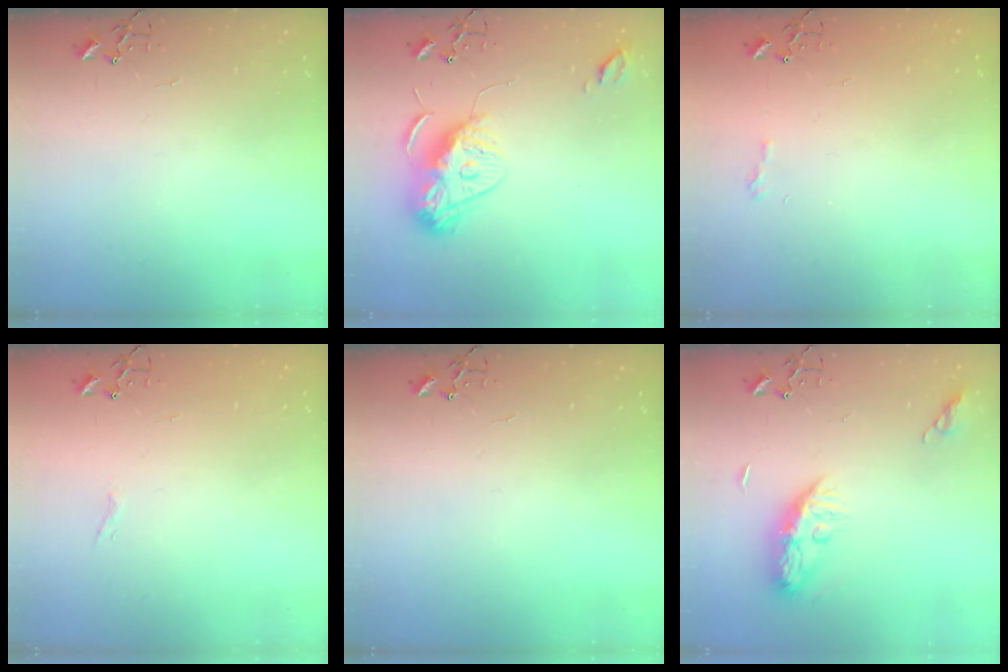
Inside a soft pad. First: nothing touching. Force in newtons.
{"total": 11.7, "press": 11.6, "slide": 1.0}
{"total": 7.0, "press": 6.9, "slide": 0.5}
{"total": 3.4, "press": 3.4, "slide": 0.3}
{"total": 0.0}
{"total": 9.8, "press": 9.8, "slide": 0.5}